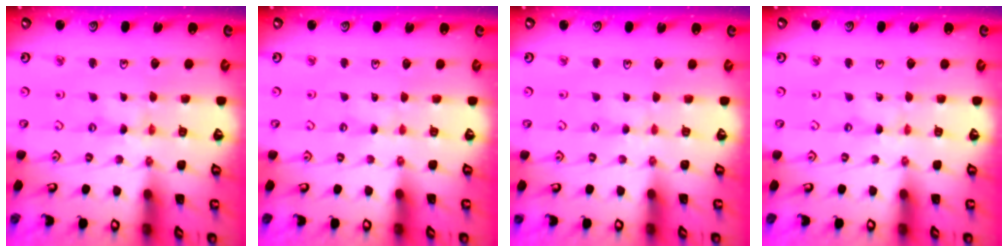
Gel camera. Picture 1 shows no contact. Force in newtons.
{"total": 1.1, "press": 1.0, "slide": 0.3}
{"total": 1.8, "press": 1.8, "slide": 0.3}
{"total": 0.0}